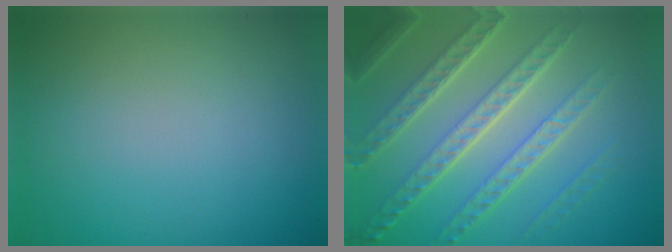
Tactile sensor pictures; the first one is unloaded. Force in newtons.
{"total": 7.3, "press": 5.3, "slide": 5.1}